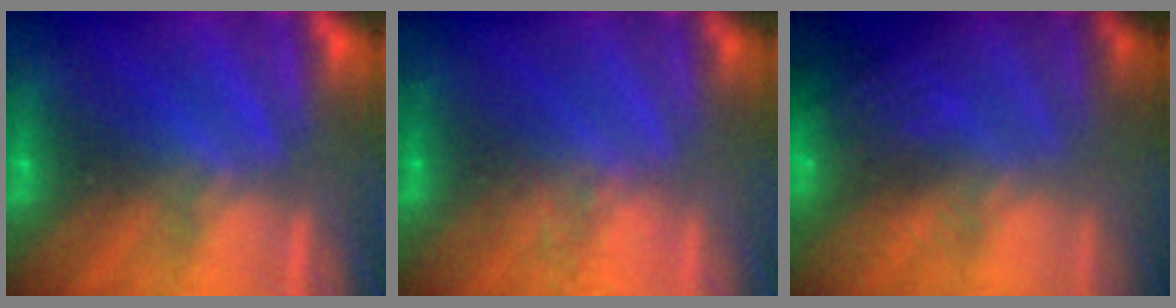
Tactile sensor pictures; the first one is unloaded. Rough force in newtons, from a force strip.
{"total": 2.2}
{"total": 8.6}